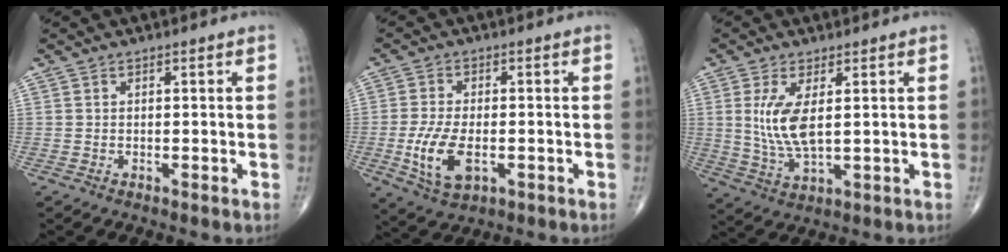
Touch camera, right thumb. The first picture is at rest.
{"total": 9.0, "force": [-2.2, 4.7, 7.4], "torque": [-0.148, -0.005, -0.034]}
{"total": 8.3, "force": [1.5, 3.2, 7.5], "torque": [-0.163, -0.018, 0.040]}